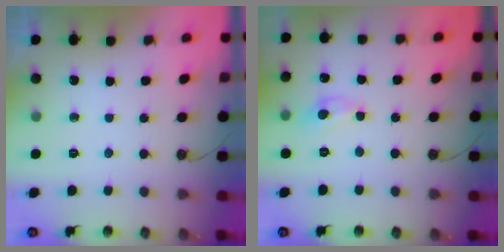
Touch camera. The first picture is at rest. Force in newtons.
{"total": 0.5, "press": 0.5, "slide": 0.3}